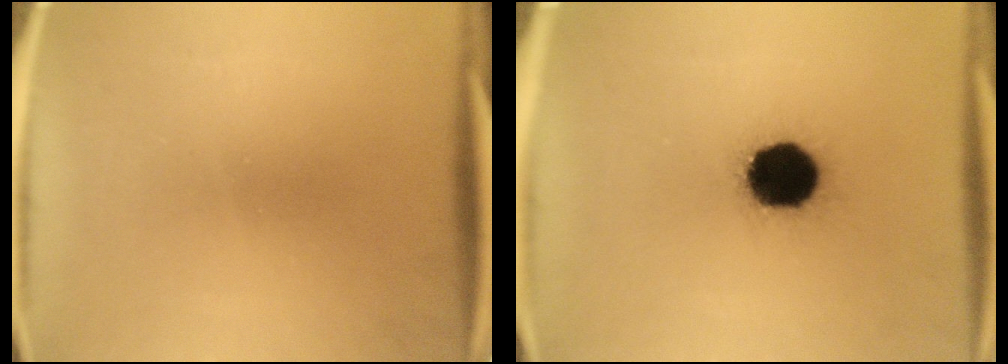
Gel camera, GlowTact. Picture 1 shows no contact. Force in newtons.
{"total": 17.3}